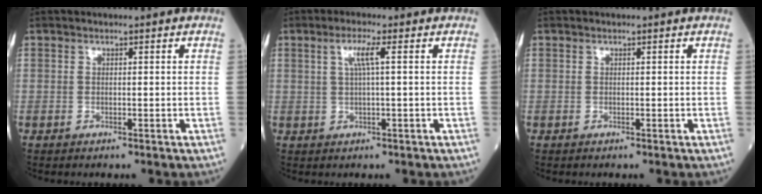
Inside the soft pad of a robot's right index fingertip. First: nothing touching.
{"total": 3.1, "force": [0.9, -0.3, 2.9], "torque": [-0.062, 0.006, 0.019]}
{"total": 0.0}